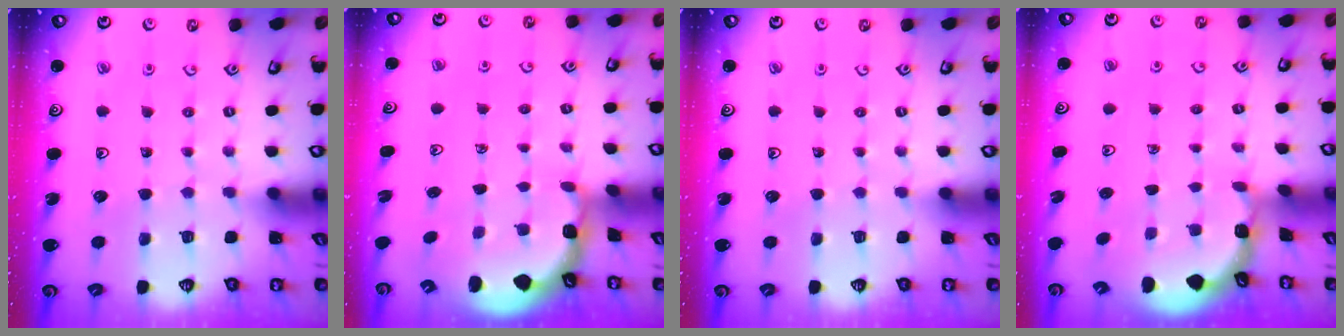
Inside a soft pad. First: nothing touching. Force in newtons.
{"total": 1.8, "press": 1.7, "slide": 0.5}
{"total": 0.0}
{"total": 1.5, "press": 1.5, "slide": 0.2}